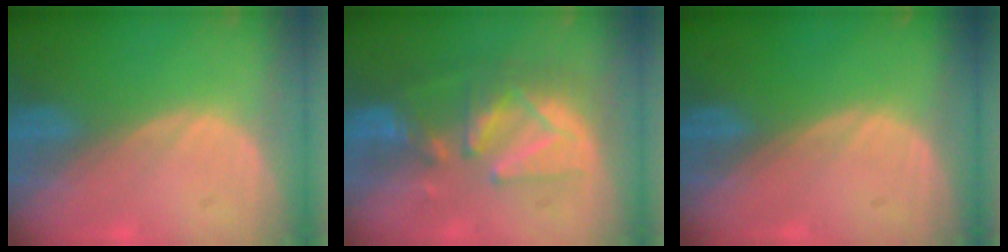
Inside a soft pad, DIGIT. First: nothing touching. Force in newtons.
{"total": 8.6, "press": 8.5, "slide": 1.5}
{"total": 0.0}